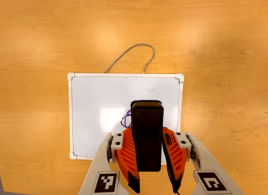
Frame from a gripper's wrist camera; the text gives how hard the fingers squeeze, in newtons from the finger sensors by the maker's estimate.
{"total": 9.1, "left": 6.2, "right": 12.0}